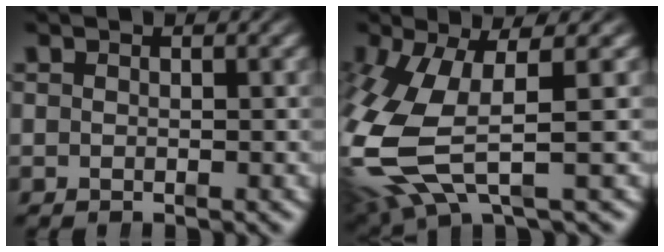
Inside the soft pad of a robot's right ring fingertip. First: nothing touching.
{"total": 8.9, "force": [-0.8, 5.4, 7.0], "torque": [-0.185, -0.029, 0.001]}